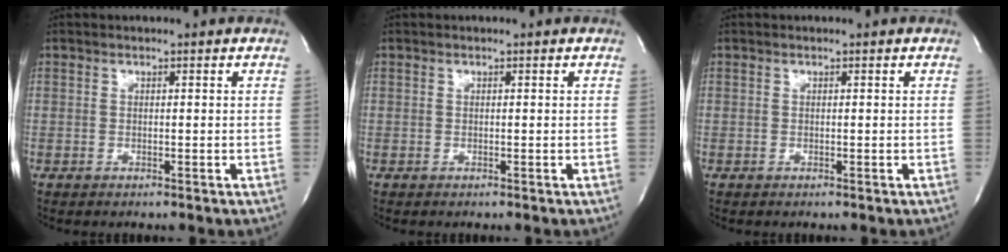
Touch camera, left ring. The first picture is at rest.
{"total": 0.0}
{"total": 0.0}